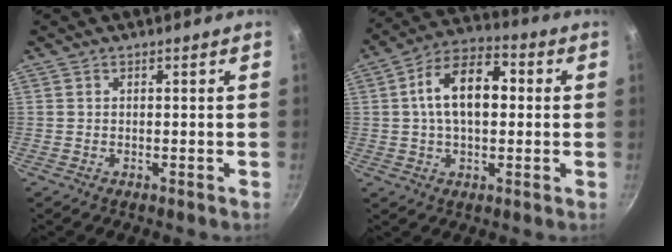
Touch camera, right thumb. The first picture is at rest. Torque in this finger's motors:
{"motor_torque": [0.78, 3.15, 1.48, -0.43, 0.15]}